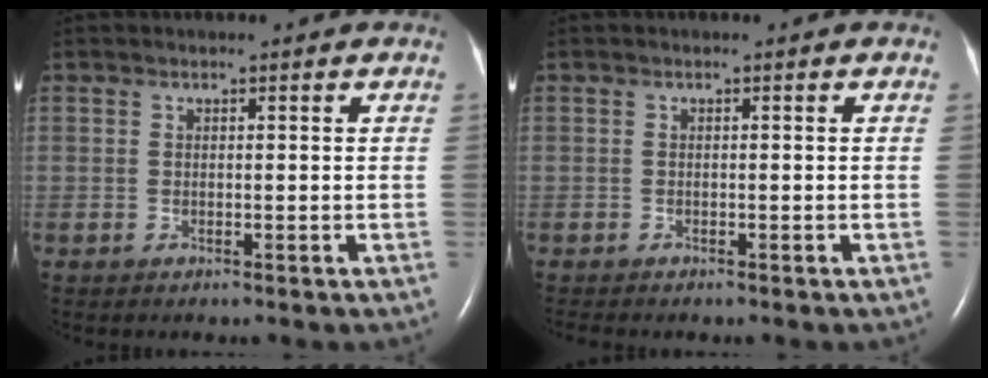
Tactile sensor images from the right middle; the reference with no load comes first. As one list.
[{"total": 1.3, "force": [-1.2, 0.3, 0.6], "torque": [-0.011, -0.004, -0.014]}]